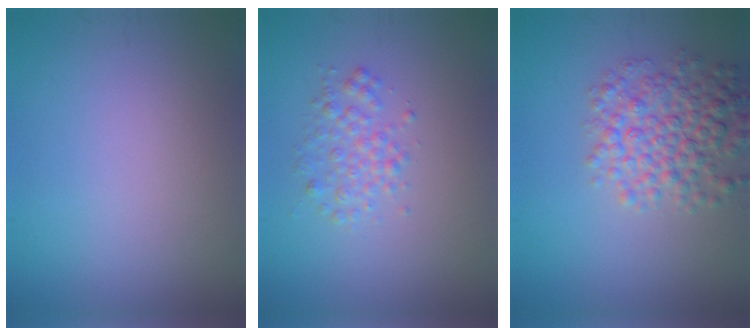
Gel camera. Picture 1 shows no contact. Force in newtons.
{"total": 2.0, "press": 2.0, "slide": 0.0}
{"total": 5.2, "press": 5.2, "slide": 0.1}